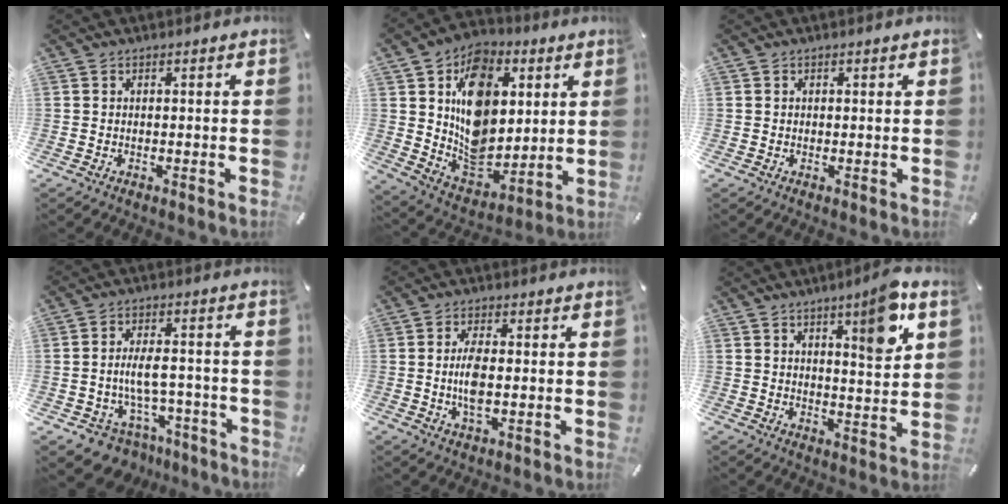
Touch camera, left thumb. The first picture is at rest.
{"total": 15.7, "force": [3.1, 12.8, 8.6], "torque": [-0.130, -0.020, 0.064]}
{"total": 0.8, "force": [0.2, 0.7, 0.2], "torque": [-0.003, 0.006, 0.002]}
{"total": 9.3, "force": [-2.6, 6.9, 5.6], "torque": [-0.110, 0.023, -0.036]}
{"total": 5.9, "force": [-0.3, 2.3, 5.4], "torque": [-0.119, -0.004, -0.011]}
{"total": 10.3, "force": [5.3, 2.7, 8.4], "torque": [-0.107, -0.031, 0.078]}